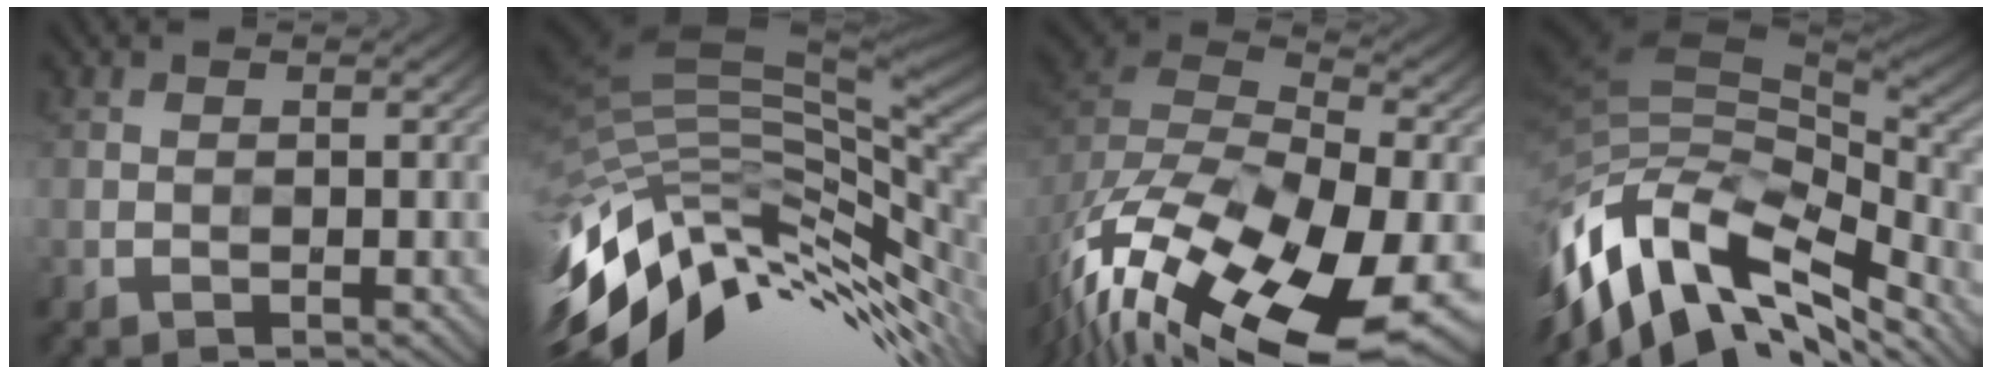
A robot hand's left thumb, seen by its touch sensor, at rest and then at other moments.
{"total": 16.9, "force": [-5.7, 6.5, 14.6], "torque": [-0.287, -0.019, -0.097]}
{"total": 18.9, "force": [-11.1, 8.2, 12.9], "torque": [-0.277, -0.042, -0.159]}
{"total": 15.2, "force": [-8.8, 7.4, 10.0], "torque": [-0.240, -0.019, -0.155]}